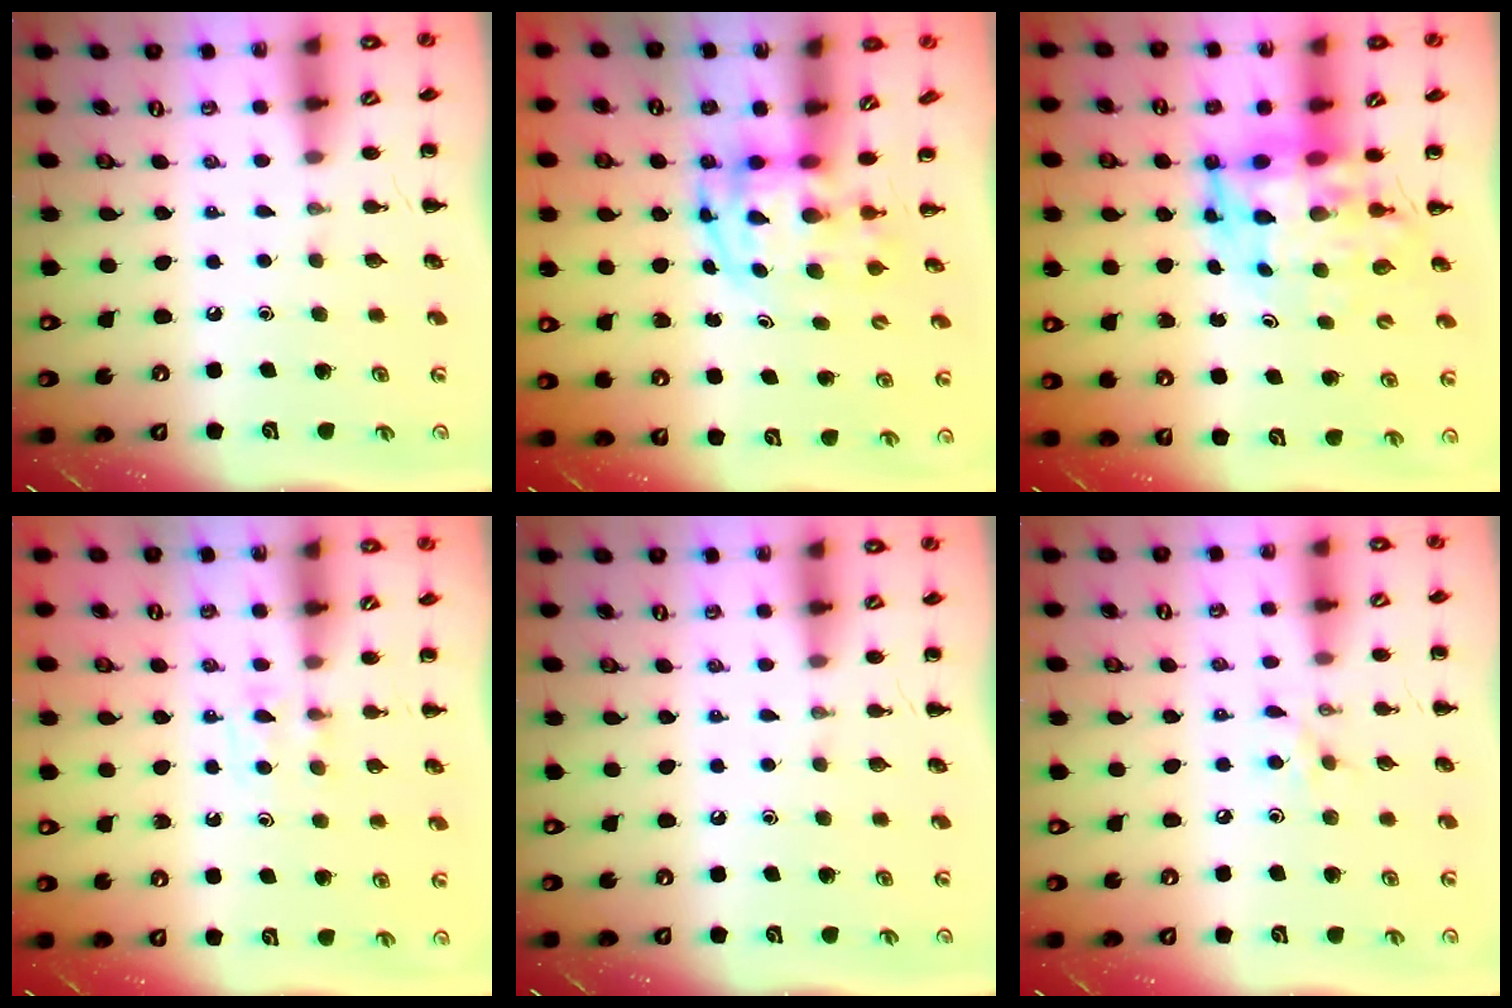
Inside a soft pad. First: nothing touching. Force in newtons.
{"total": 3.8, "press": 3.7, "slide": 0.7}
{"total": 7.1, "press": 6.8, "slide": 2.1}
{"total": 4.6, "press": 4.4, "slide": 1.6}
{"total": 0.0}
{"total": 4.0, "press": 3.8, "slide": 1.2}